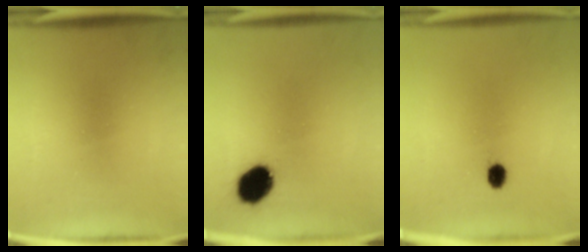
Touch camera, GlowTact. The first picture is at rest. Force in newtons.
{"total": 8.6}
{"total": 2.7}